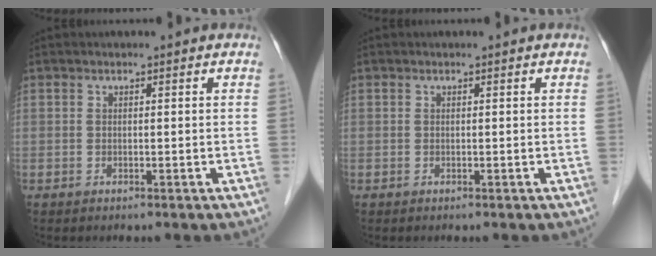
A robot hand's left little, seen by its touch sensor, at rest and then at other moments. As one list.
[{"total": 0.0}]